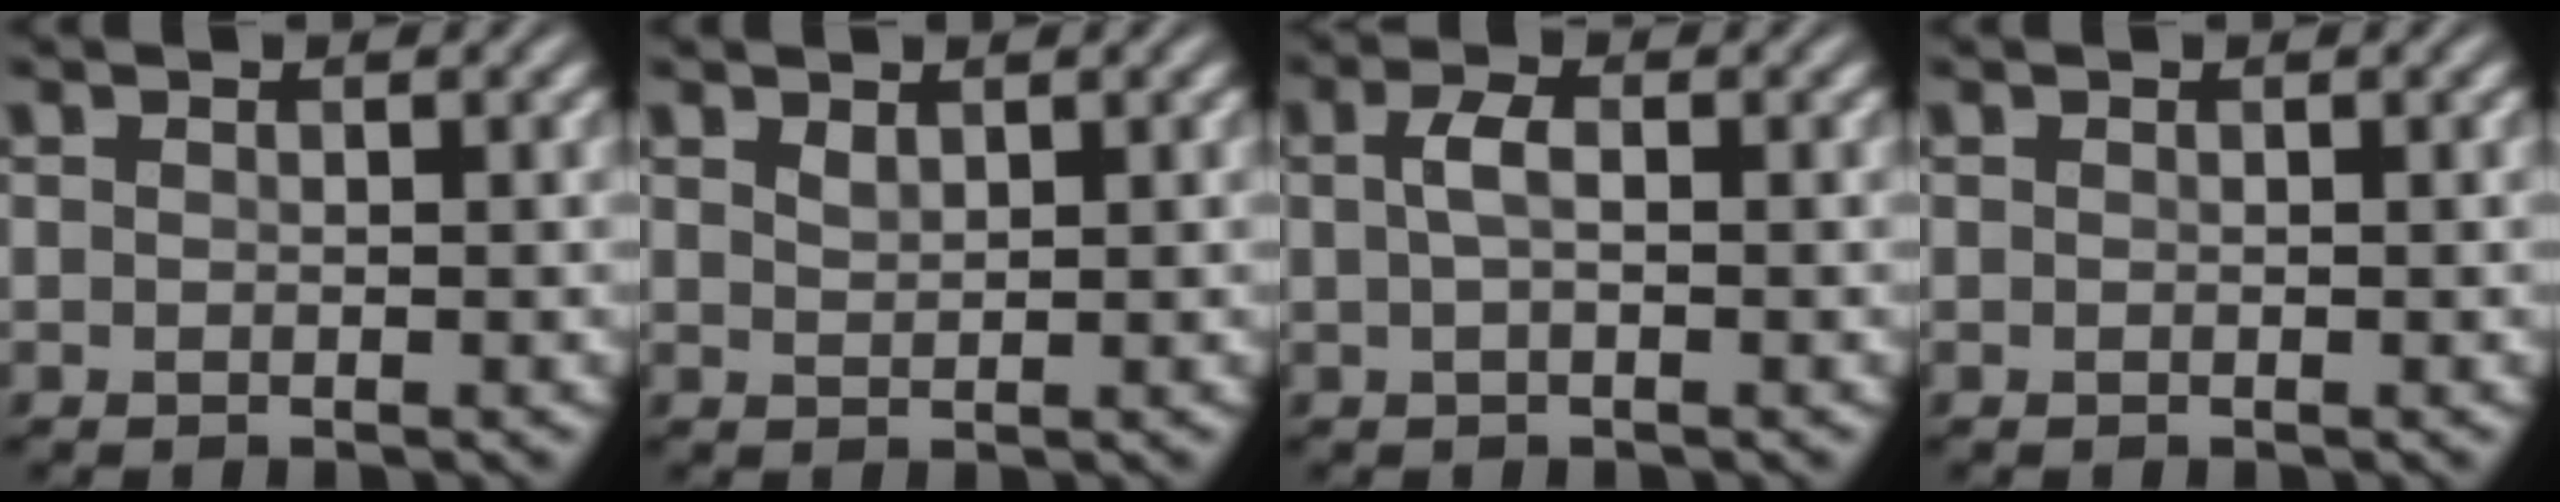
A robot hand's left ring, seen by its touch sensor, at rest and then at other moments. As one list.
[{"total": 0.9, "force": [0.8, 0.3, 0.4], "torque": [-0.010, -0.001, 0.017]}, {"total": 1.7, "force": [0.1, 0.7, 1.6], "torque": [-0.036, 0.004, 0.000]}, {"total": 0.0}]